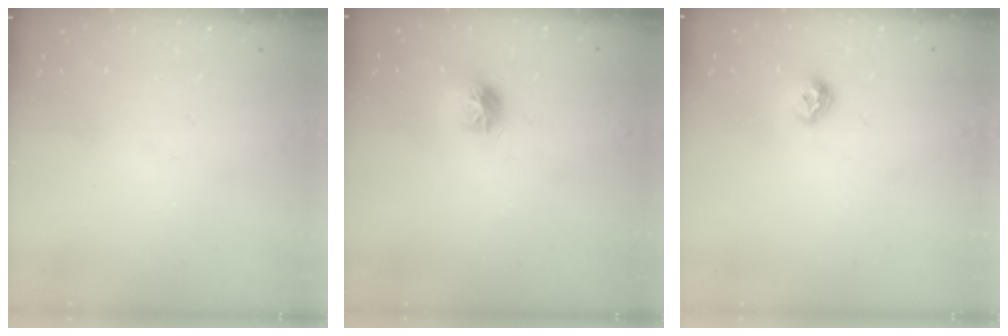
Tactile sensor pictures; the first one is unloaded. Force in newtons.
{"total": 8.1, "press": 8.1, "slide": 0.2}
{"total": 7.5, "press": 7.4, "slide": 0.7}